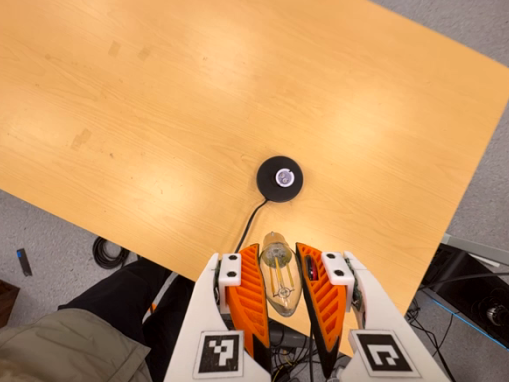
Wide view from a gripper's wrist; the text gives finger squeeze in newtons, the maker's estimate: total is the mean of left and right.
{"total": 18.7, "left": 20.3, "right": 17.1}